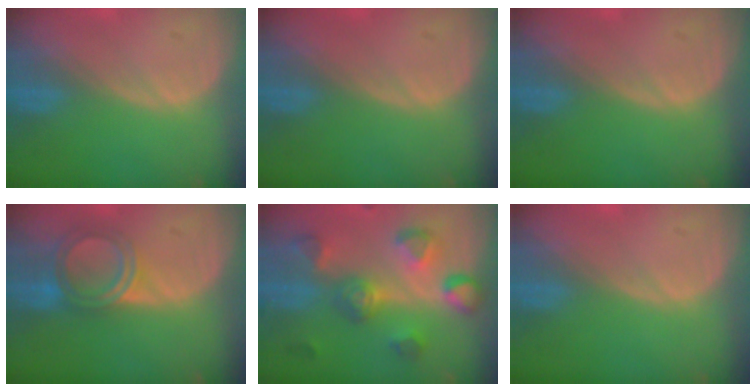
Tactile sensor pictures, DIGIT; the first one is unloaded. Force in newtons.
{"total": 0.0}
{"total": 0.0}
{"total": 6.0, "press": 5.4, "slide": 2.6}
{"total": 8.4, "press": 8.4, "slide": 0.7}
{"total": 0.0}